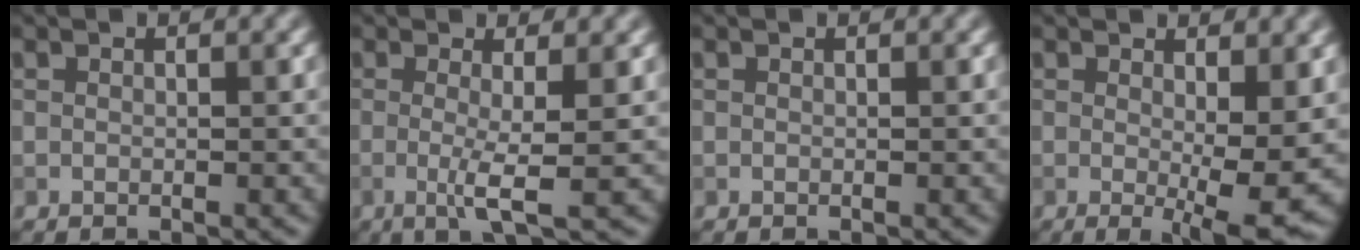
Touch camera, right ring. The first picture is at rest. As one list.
[{"total": 3.2, "force": [-0.3, 0.4, 3.1], "torque": [-0.059, -0.004, -0.005]}, {"total": 0.0}, {"total": 5.8, "force": [-0.2, 1.1, 5.7], "torque": [-0.085, -0.009, 0.003]}]